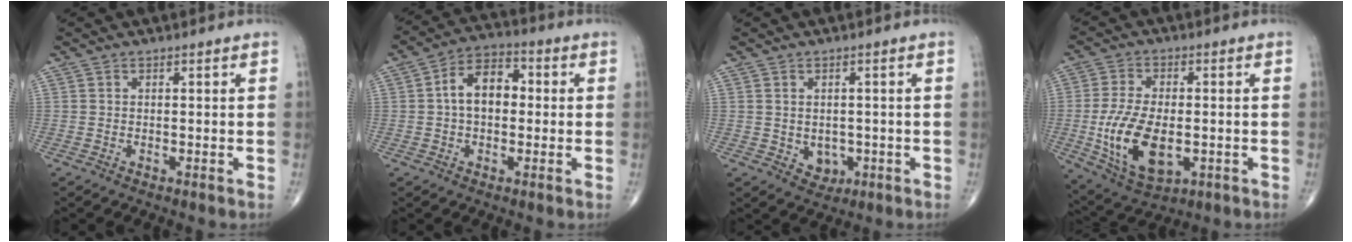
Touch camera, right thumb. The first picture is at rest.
{"total": 9.0, "force": [0.4, 5.9, 6.8], "torque": [-0.098, 0.029, -0.003]}
{"total": 3.5, "force": [-0.7, 2.9, 1.8], "torque": [-0.006, 0.001, -0.002]}
{"total": 14.4, "force": [-2.6, 7.8, 11.8], "torque": [-0.222, -0.006, -0.033]}